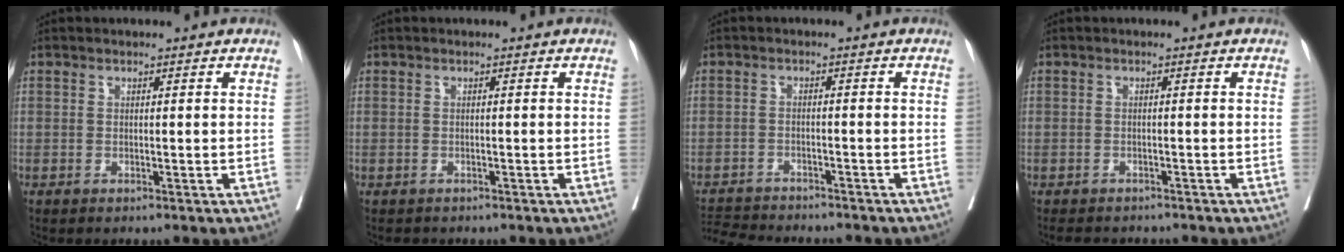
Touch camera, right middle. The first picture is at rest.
{"total": 1.7, "force": [-1.5, 0.9, 0.3], "torque": [-0.010, -0.003, -0.022]}
{"total": 8.6, "force": [-8.2, 1.0, 2.3], "torque": [-0.033, -0.004, -0.125]}
{"total": 6.0, "force": [-5.4, 2.0, 1.6], "torque": [-0.017, -0.003, -0.070]}